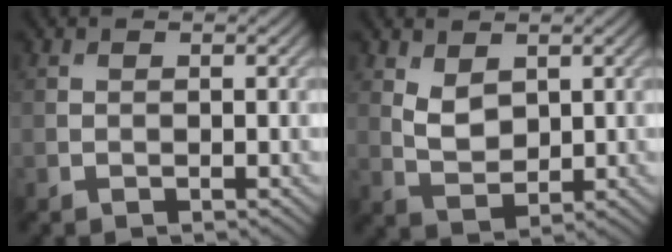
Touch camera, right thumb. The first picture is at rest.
{"total": 3.5, "force": [1.6, 2.0, 2.3], "torque": [-0.055, -0.006, 0.036]}